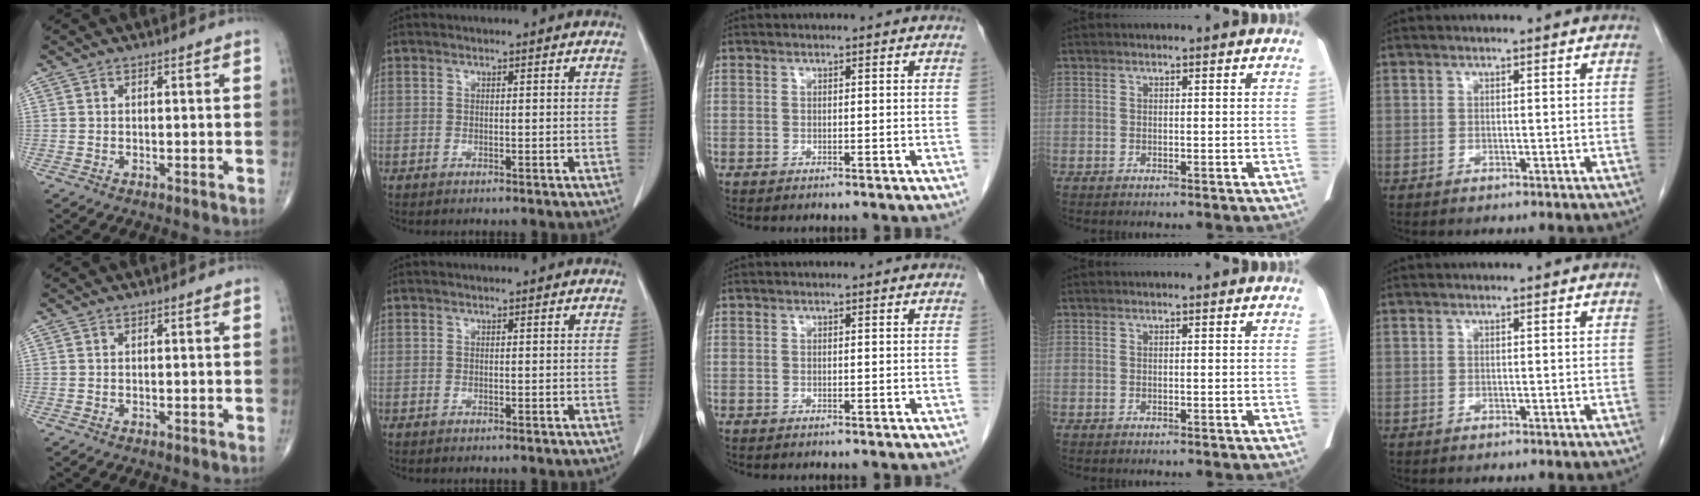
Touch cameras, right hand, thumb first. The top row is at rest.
{}